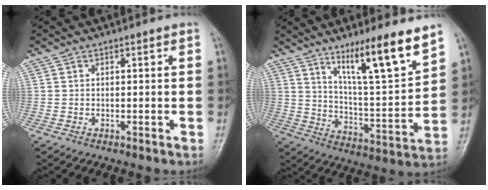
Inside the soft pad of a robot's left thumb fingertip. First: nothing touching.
{"total": 14.6, "force": [10.0, 1.7, 10.5], "torque": [-0.159, -0.068, 0.175]}